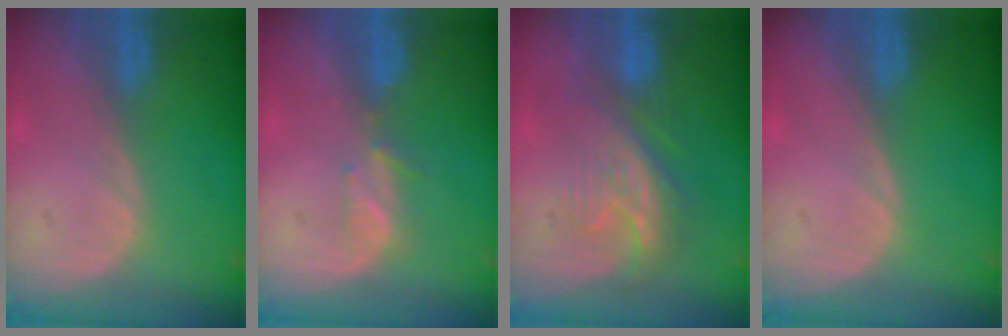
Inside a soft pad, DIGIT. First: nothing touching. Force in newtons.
{"total": 2.3, "press": 2.1, "slide": 0.8}
{"total": 7.6, "press": 7.1, "slide": 2.7}
{"total": 0.0}